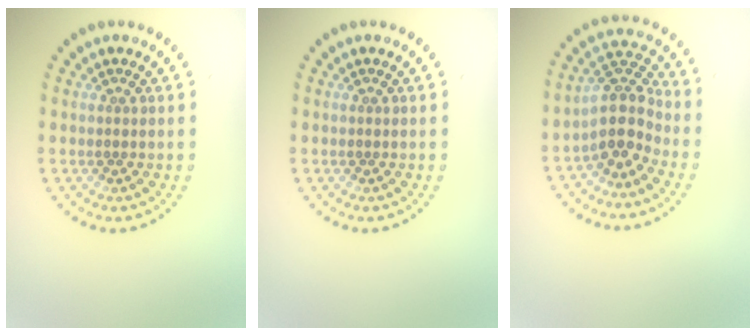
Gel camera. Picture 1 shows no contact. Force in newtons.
{"total": 0.0}
{"total": 4.0, "press": 3.2, "slide": 2.5}